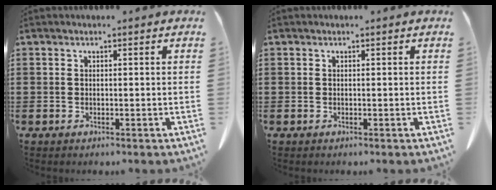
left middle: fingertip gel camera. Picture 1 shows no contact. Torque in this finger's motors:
{"motor_torque": [0.20, -0.35, 0.06, 0.01]}